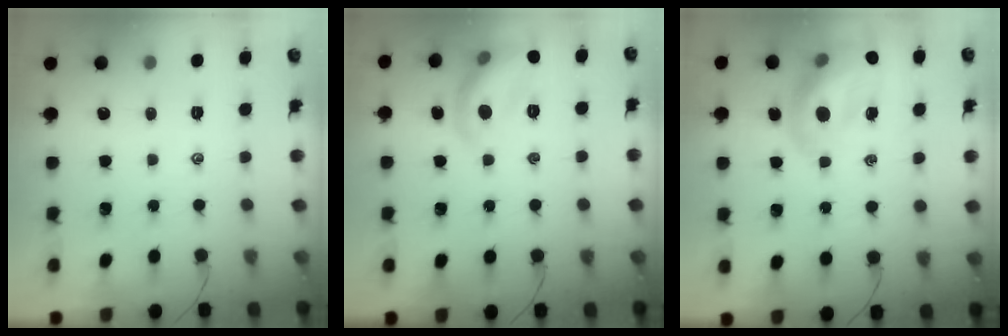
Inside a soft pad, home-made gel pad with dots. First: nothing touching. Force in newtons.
{"total": 10.9, "press": 10.9, "slide": 1.0}
{"total": 12.6, "press": 12.1, "slide": 3.4}